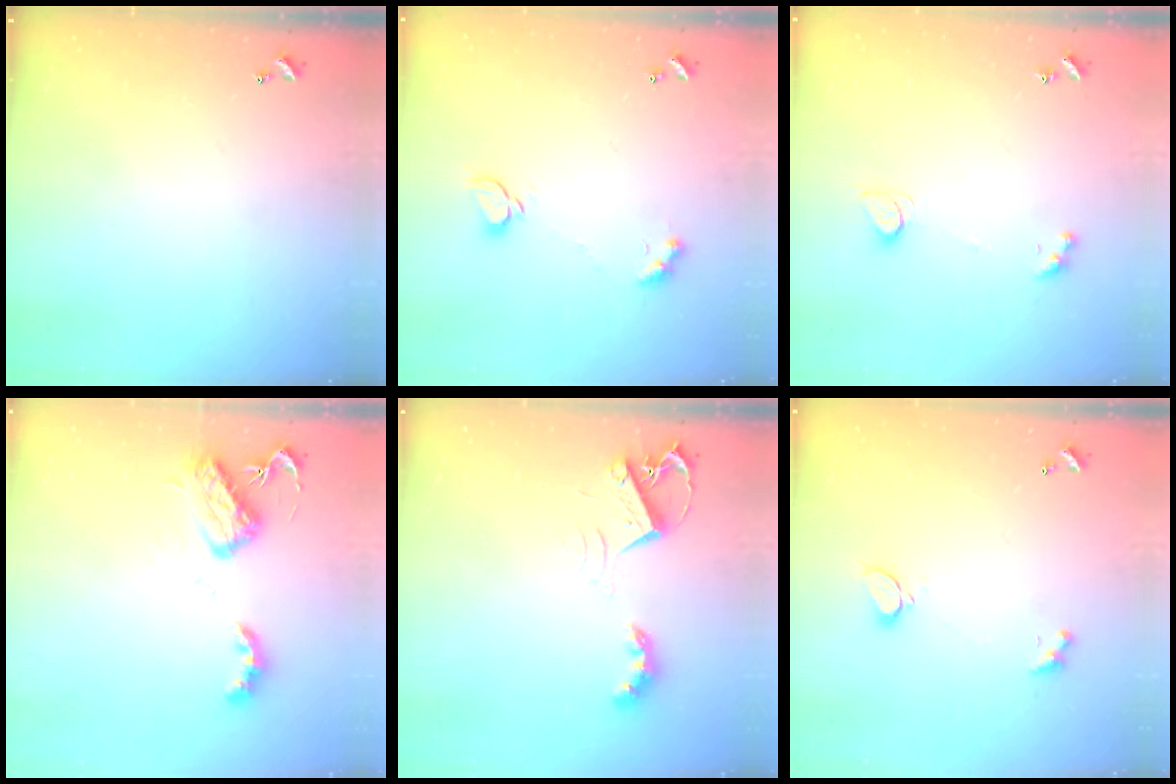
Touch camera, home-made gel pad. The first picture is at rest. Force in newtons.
{"total": 2.1, "press": 2.1, "slide": 0.3}
{"total": 2.6, "press": 2.6, "slide": 0.5}
{"total": 6.1, "press": 6.0, "slide": 0.5}
{"total": 7.5, "press": 7.5, "slide": 0.8}
{"total": 2.2, "press": 2.0, "slide": 0.9}